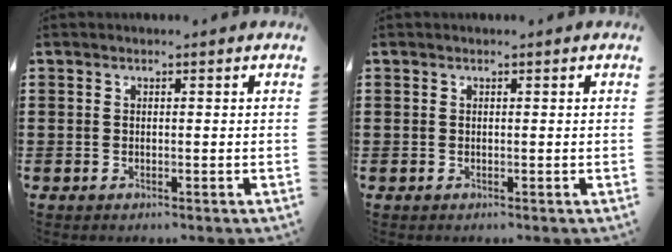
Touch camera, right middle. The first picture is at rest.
{"total": 0.0}